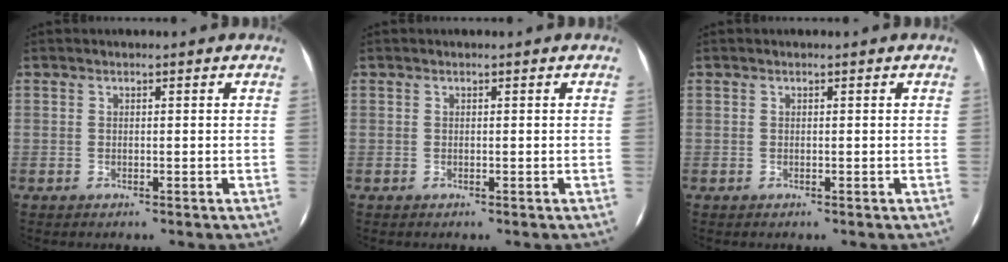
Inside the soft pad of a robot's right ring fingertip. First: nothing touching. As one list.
[{"total": 0.0}, {"total": 0.0}]